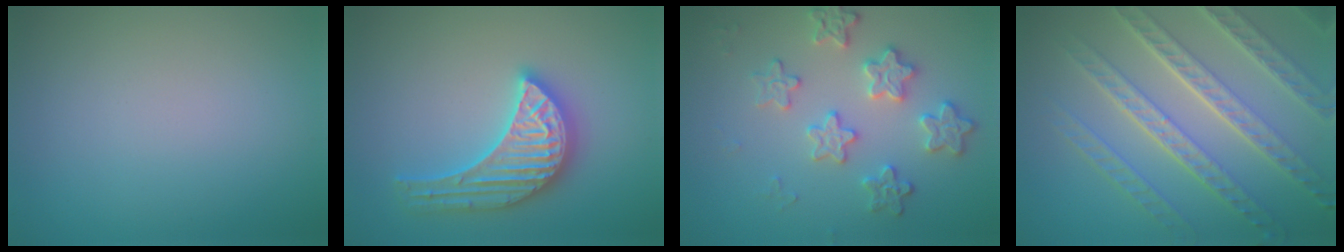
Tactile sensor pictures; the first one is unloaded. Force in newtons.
{"total": 5.5, "press": 5.4, "slide": 0.6}
{"total": 3.5, "press": 3.4, "slide": 1.1}
{"total": 8.4, "press": 5.9, "slide": 6.0}